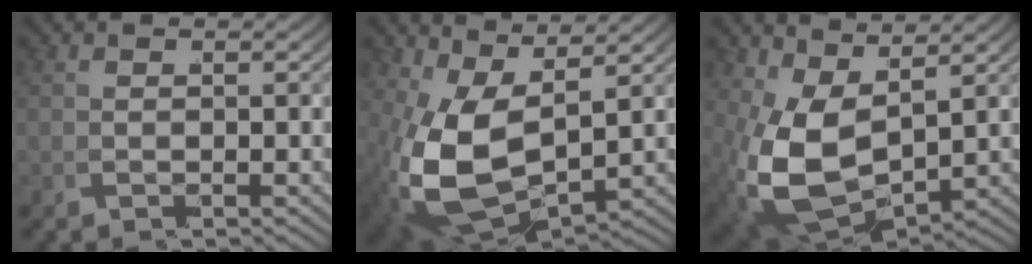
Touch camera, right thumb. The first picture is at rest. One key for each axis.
{"total": 11.0, "fx": -0.4, "fy": 7.0, "fz": 8.5, "tx": -0.230, "ty": -0.066, "tz": 0.033}
{"total": 9.9, "fx": -0.2, "fy": 6.4, "fz": 7.5, "tx": -0.208, "ty": -0.064, "tz": 0.036}